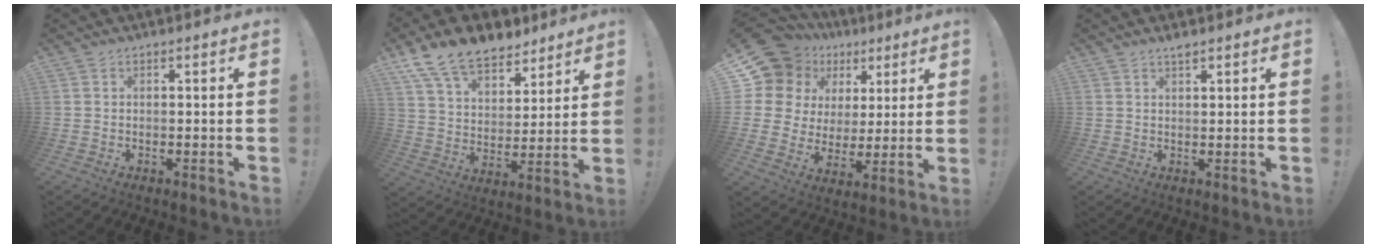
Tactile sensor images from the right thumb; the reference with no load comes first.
{"total": 15.3, "force": [11.4, 8.1, 6.2], "torque": [-0.115, -0.075, 0.213]}
{"total": 11.9, "force": [7.3, 8.8, 3.1], "torque": [-0.073, -0.051, 0.153]}
{"total": 2.1, "force": [1.7, 0.5, 1.0], "torque": [-0.008, -0.010, 0.028]}